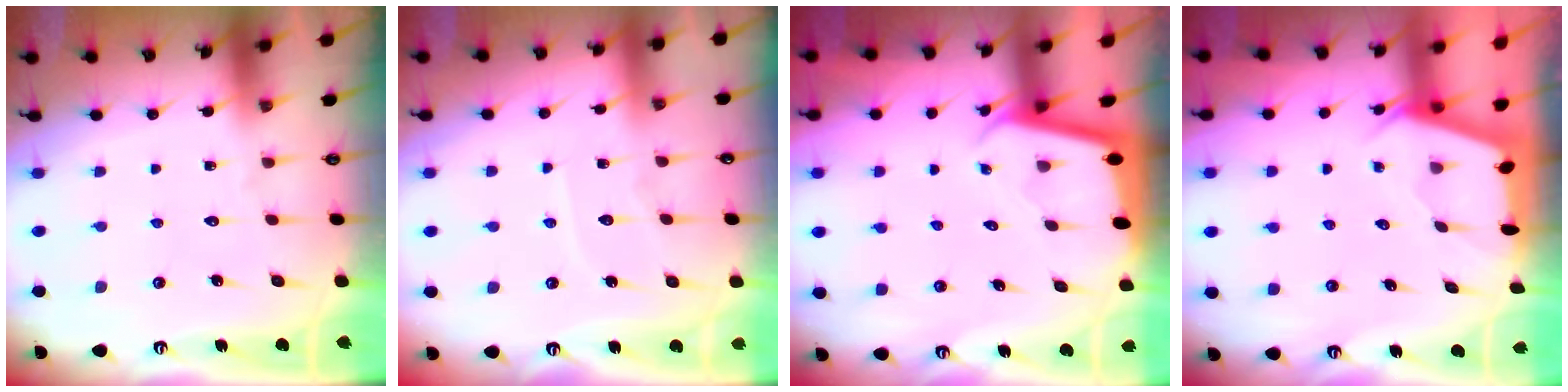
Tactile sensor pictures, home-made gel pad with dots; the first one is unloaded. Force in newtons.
{"total": 5.1, "press": 5.1, "slide": 0.6}
{"total": 1.9, "press": 1.9, "slide": 0.1}
{"total": 2.0, "press": 2.0, "slide": 0.3}